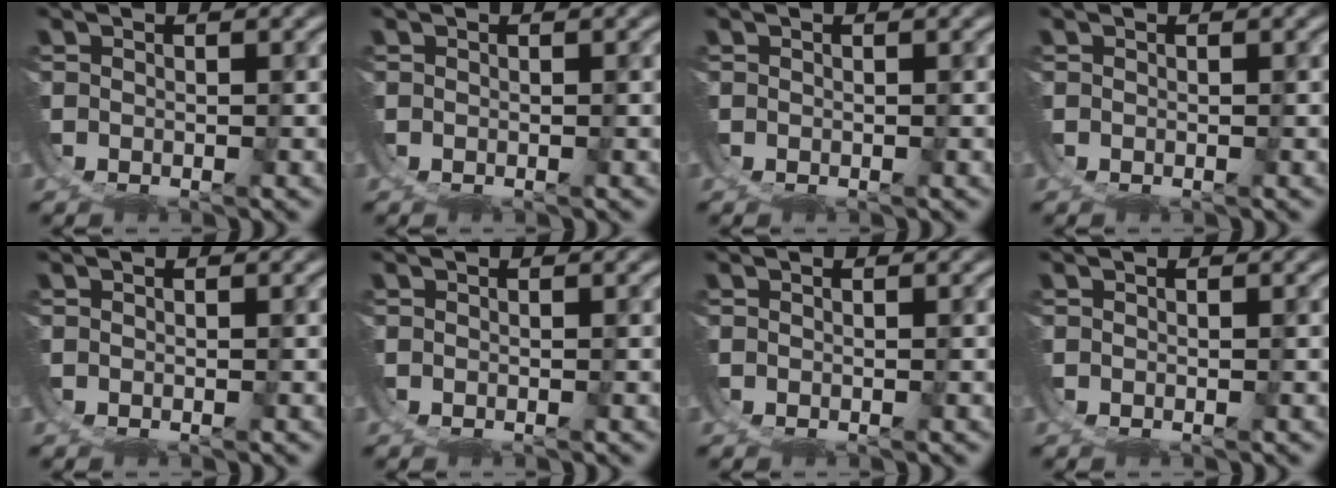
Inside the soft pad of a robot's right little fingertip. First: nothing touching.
{"total": 0.0}
{"total": 0.0}
{"total": 0.0}
{"total": 0.0}
{"total": 0.0}
{"total": 0.0}
{"total": 0.0}